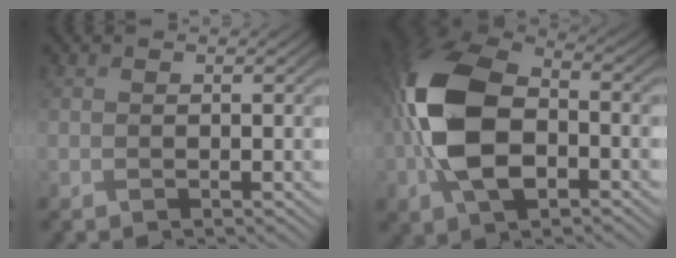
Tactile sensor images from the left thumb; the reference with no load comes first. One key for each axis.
{"total": 13.7, "fx": -2.2, "fy": 7.9, "fz": 10.9, "tx": -0.251, "ty": 0.003, "tz": -0.057}